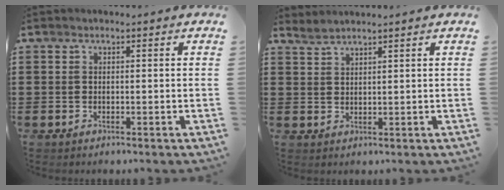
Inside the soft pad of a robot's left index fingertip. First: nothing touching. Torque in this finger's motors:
{"motor_torque": [-0.02, 0.02, -0.06, 0.00]}